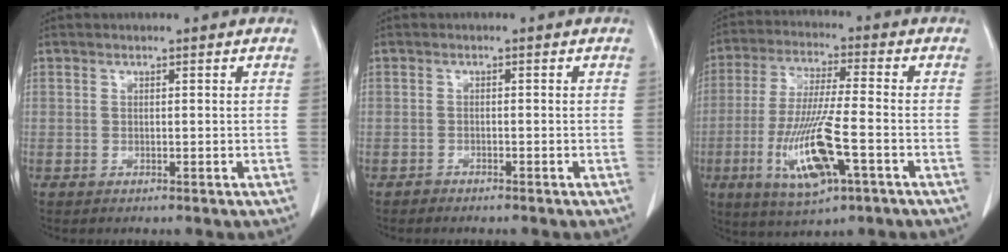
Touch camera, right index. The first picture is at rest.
{"total": 1.2, "force": [-1.1, 0.3, 0.4], "torque": [-0.009, 0.000, -0.016]}
{"total": 13.1, "force": [-4.5, 1.8, 12.2], "torque": [-0.247, -0.020, -0.075]}